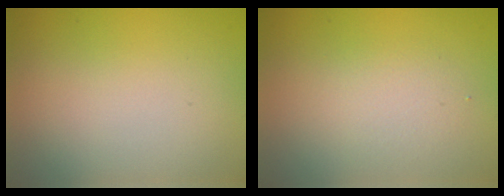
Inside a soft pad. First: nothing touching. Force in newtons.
{"total": 2.0, "press": 1.9, "slide": 0.2}